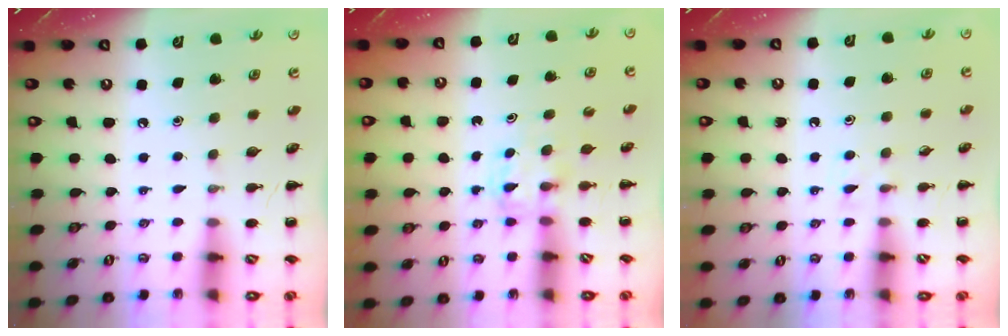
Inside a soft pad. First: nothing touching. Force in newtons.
{"total": 2.6, "press": 2.4, "slide": 1.1}
{"total": 3.1, "press": 2.8, "slide": 1.3}